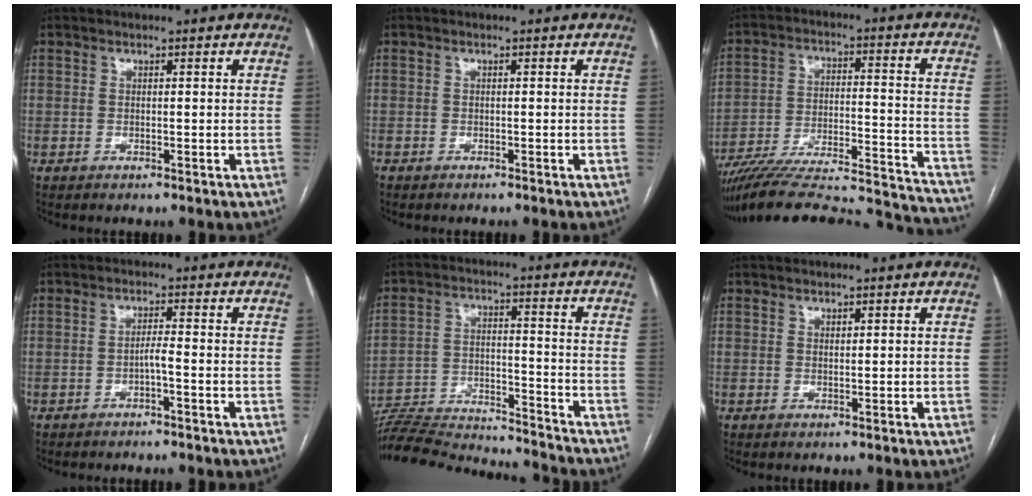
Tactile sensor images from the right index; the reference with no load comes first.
{"total": 1.3, "force": [-1.2, 0.5, 0.2], "torque": [-0.006, 0.001, -0.020]}
{"total": 30.7, "force": [-28.2, 4.1, 11.4], "torque": [-0.132, -0.013, -0.395]}
{"total": 1.8, "force": [-0.9, 0.0, 1.5], "torque": [-0.025, 0.002, -0.018]}
{"total": 21.4, "force": [-20.3, 2.1, 6.3], "torque": [-0.142, -0.010, -0.310]}
{"total": 0.6, "force": [0.4, 0.4, 0.3], "torque": [-0.002, -0.004, 0.007]}